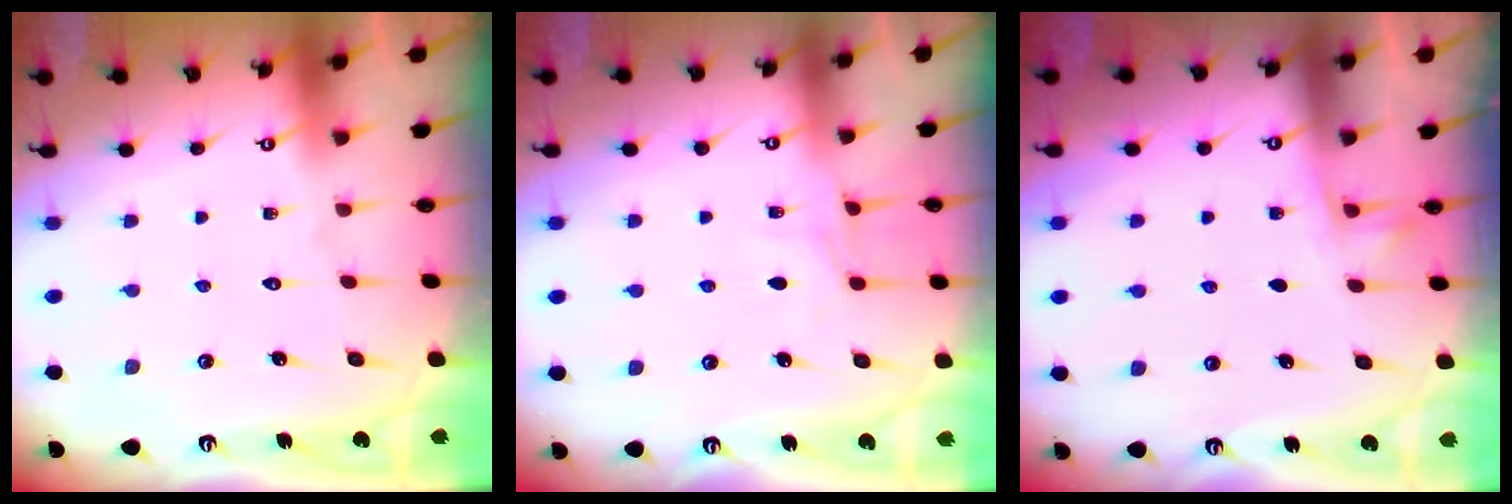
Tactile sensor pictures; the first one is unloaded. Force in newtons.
{"total": 6.5, "press": 6.5, "slide": 0.4}
{"total": 3.0, "press": 3.0, "slide": 0.4}